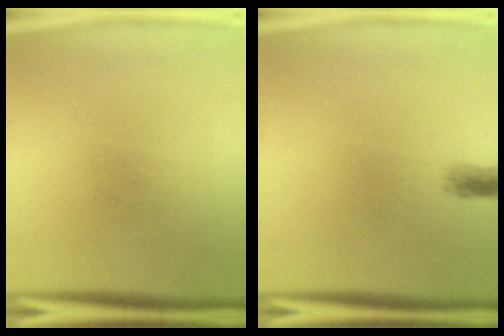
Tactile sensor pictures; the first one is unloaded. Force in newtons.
{"total": 1.4}